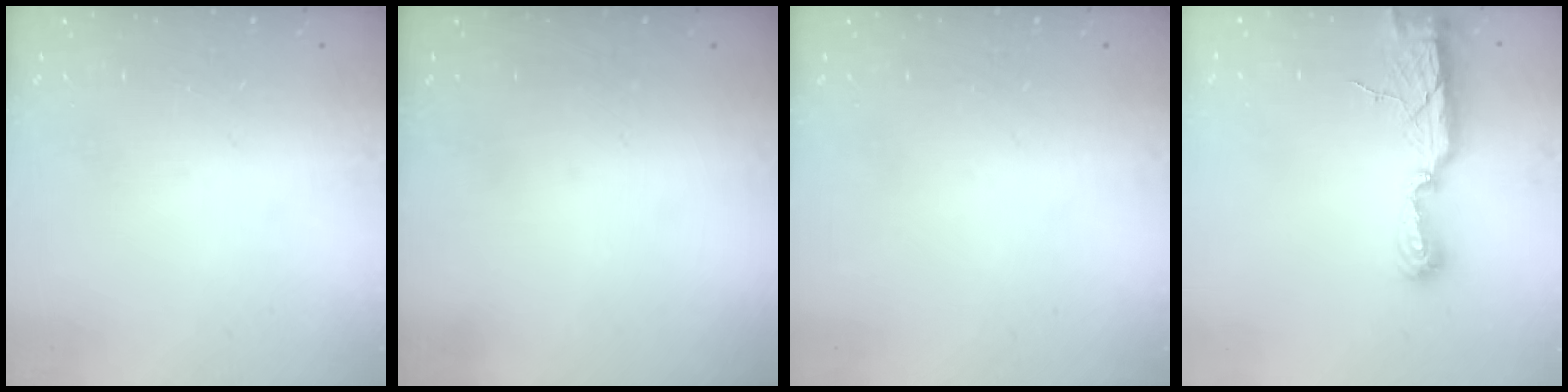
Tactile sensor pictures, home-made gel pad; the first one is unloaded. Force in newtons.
{"total": 0.0}
{"total": 0.0}
{"total": 9.5, "press": 9.2, "slide": 2.7}